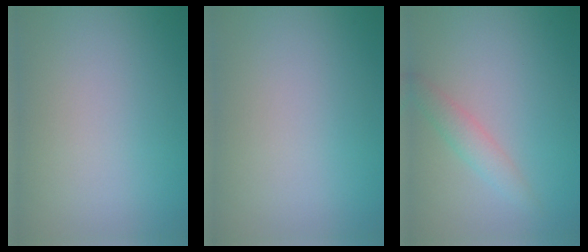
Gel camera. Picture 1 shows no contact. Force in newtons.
{"total": 0.0}
{"total": 2.0, "press": 2.0, "slide": 0.0}